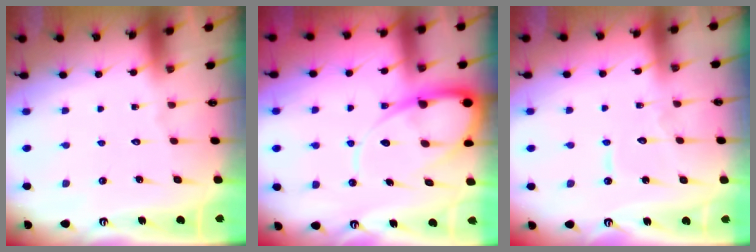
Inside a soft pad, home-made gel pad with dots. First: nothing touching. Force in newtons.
{"total": 13.3, "press": 13.2, "slide": 1.3}
{"total": 5.3, "press": 5.3, "slide": 0.4}